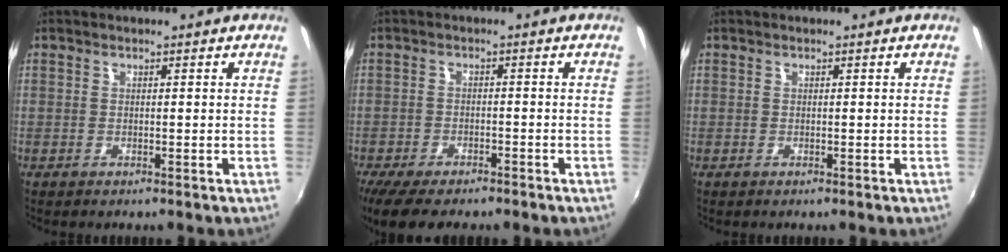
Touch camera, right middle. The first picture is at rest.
{"total": 9.2, "force": [-7.6, 2.2, 4.7], "torque": [-0.109, -0.034, -0.127]}
{"total": 0.0}